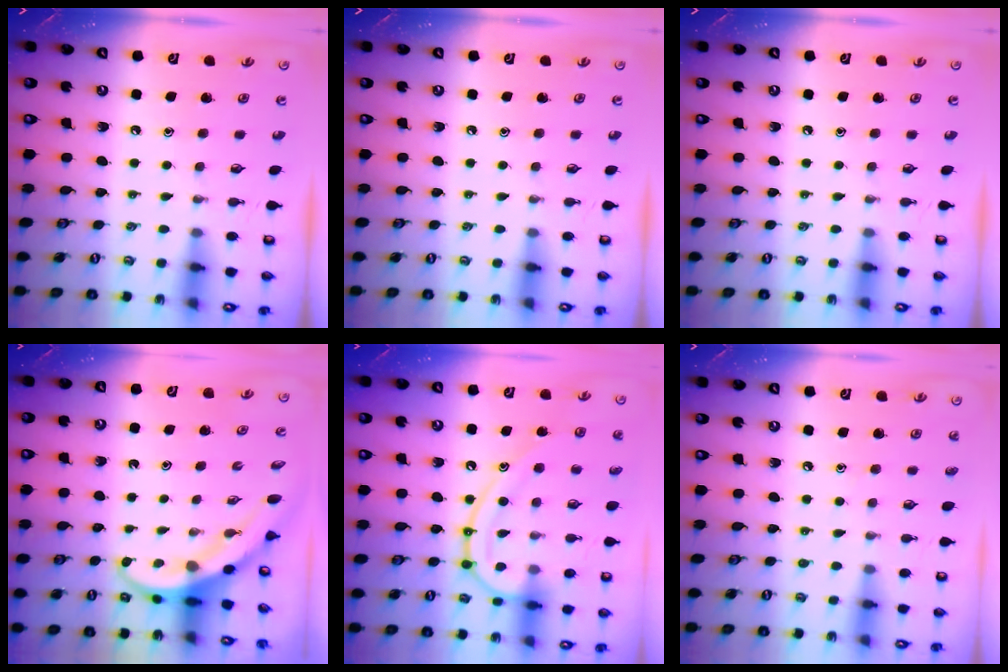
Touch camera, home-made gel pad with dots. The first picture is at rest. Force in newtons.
{"total": 0.0}
{"total": 0.0}
{"total": 3.8, "press": 3.8, "slide": 0.6}
{"total": 15.6, "press": 15.5, "slide": 1.8}
{"total": 3.9, "press": 3.9, "slide": 0.4}